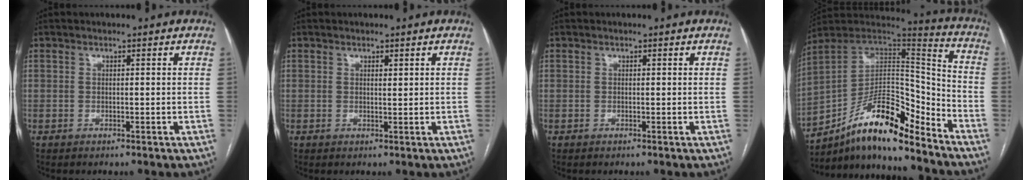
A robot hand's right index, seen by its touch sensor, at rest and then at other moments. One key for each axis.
{"total": 0.6, "fx": 0.3, "fy": 0.1, "fz": 0.4, "tx": -0.009, "ty": -0.002, "tz": 0.005}
{"total": 0.0}
{"total": 17.2, "fx": -12.7, "fy": 3.7, "fz": 11.1, "tx": -0.180, "ty": 0.038, "tz": -0.220}